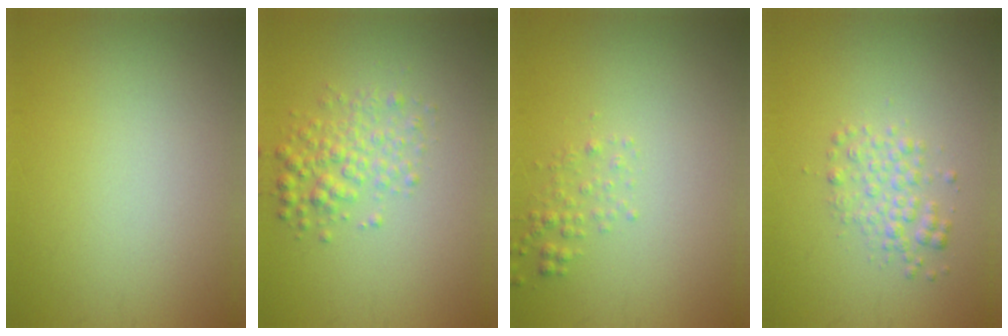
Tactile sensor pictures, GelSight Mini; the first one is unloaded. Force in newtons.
{"total": 3.0, "press": 3.0, "slide": 0.1}
{"total": 1.3, "press": 1.3, "slide": 0.1}
{"total": 2.2, "press": 2.2, "slide": 0.0}